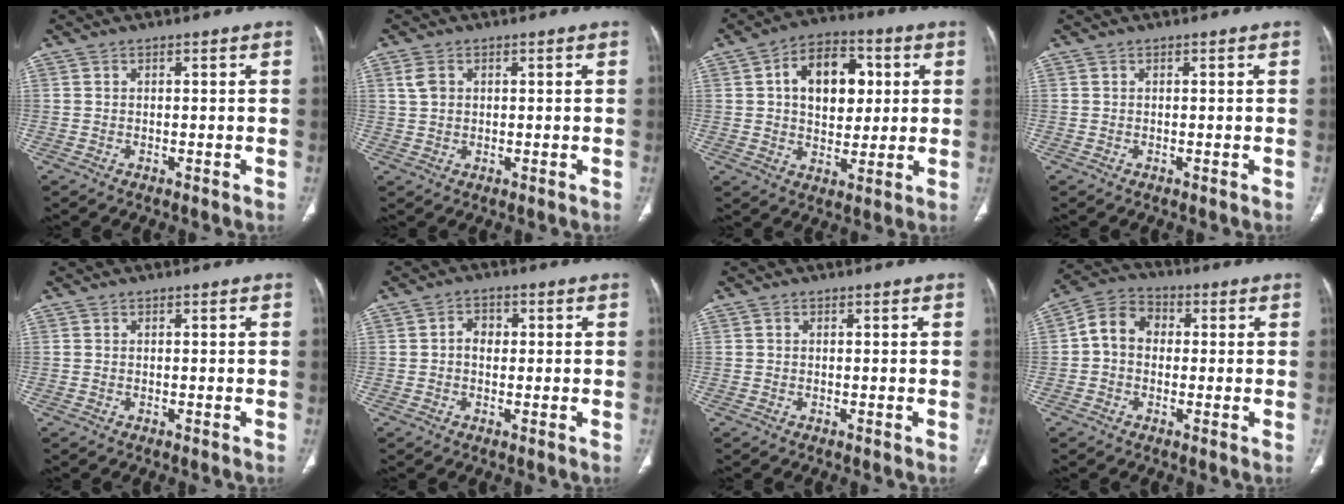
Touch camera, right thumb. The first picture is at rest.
{"total": 2.8, "force": [1.0, 2.0, 1.7], "torque": [-0.033, 0.002, 0.025]}
{"total": 13.6, "force": [2.9, 9.0, 9.9], "torque": [-0.113, 0.006, 0.042]}
{"total": 0.0}
{"total": 0.0}
{"total": 3.1, "force": [0.1, 2.4, 2.0], "torque": [-0.020, 0.010, -0.004]}
{"total": 0.0}
{"total": 7.4, "force": [0.1, 6.0, 4.3], "torque": [-0.060, 0.024, -0.012]}